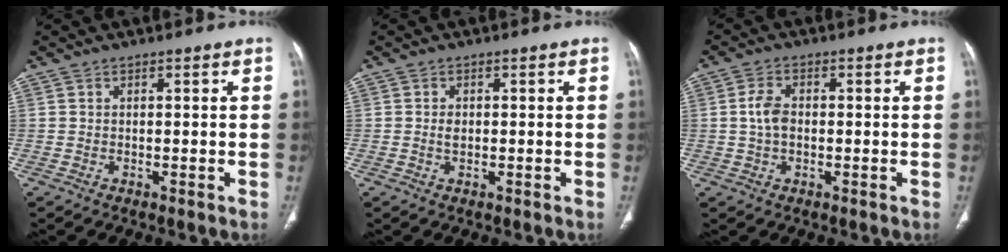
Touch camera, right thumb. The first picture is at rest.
{"total": 1.6, "force": [0.0, 1.1, 1.1], "torque": [-0.014, 0.002, 0.001]}
{"total": 4.3, "force": [0.0, 2.8, 3.3], "torque": [-0.064, 0.008, -0.005]}